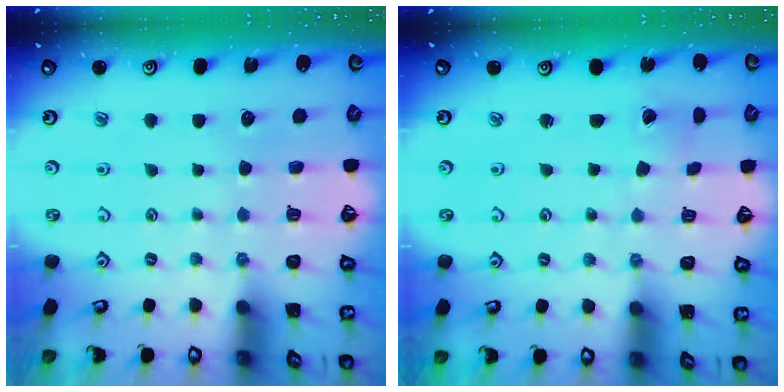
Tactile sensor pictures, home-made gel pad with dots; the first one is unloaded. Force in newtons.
{"total": 1.3, "press": 1.3, "slide": 0.1}